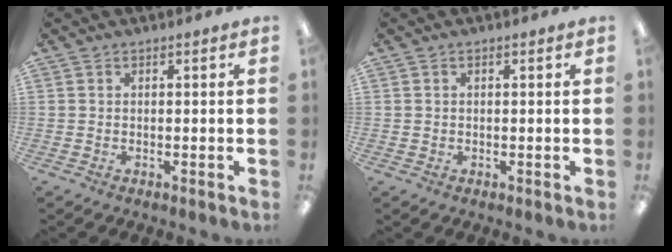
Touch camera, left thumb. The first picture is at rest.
{"total": 0.6, "force": [0.2, 0.6, 0.1], "torque": [-0.001, 0.006, 0.002]}